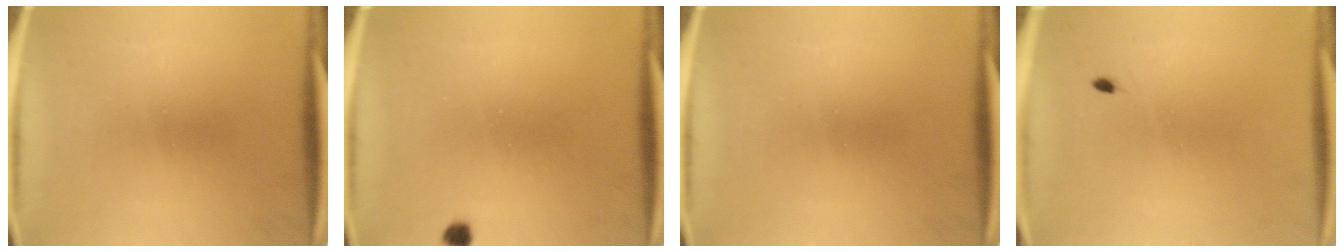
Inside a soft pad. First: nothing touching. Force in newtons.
{"total": 1.4}
{"total": 0.0}
{"total": 0.5}